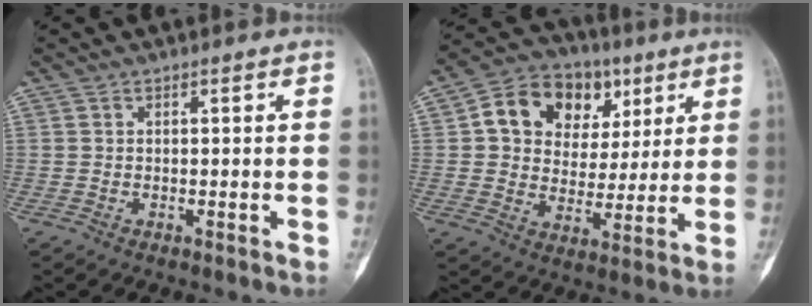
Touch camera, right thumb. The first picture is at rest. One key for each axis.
{"total": 15.8, "fx": 5.7, "fy": 12.3, "fz": 8.2, "tx": -0.087, "ty": 0.008, "tz": 0.092}